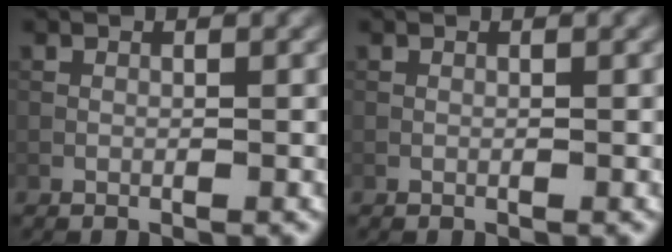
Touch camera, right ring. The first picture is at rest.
{"total": 0.0}